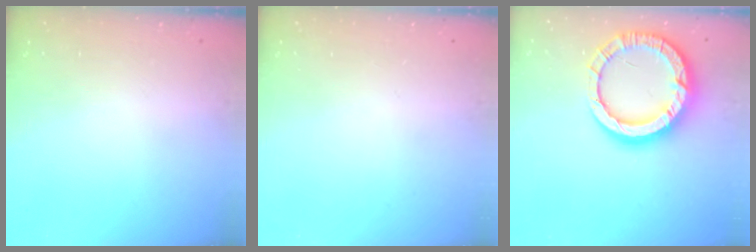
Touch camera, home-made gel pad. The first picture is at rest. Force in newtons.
{"total": 0.0}
{"total": 17.5, "press": 17.4, "slide": 1.5}